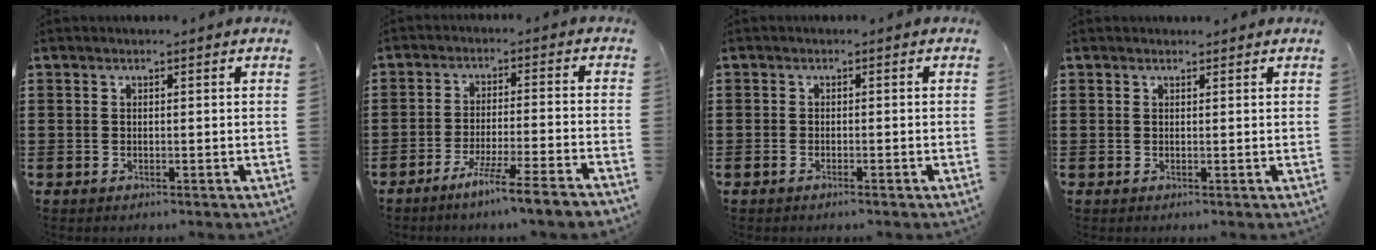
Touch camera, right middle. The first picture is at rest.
{"total": 6.2, "force": [-5.2, -1.0, 3.2], "torque": [-0.054, -0.016, -0.097]}
{"total": 0.7, "force": [-0.5, 0.1, 0.5], "torque": [-0.011, -0.003, -0.010]}
{"total": 0.5, "force": [0.4, 0.2, 0.0], "torque": [0.005, -0.003, 0.007]}